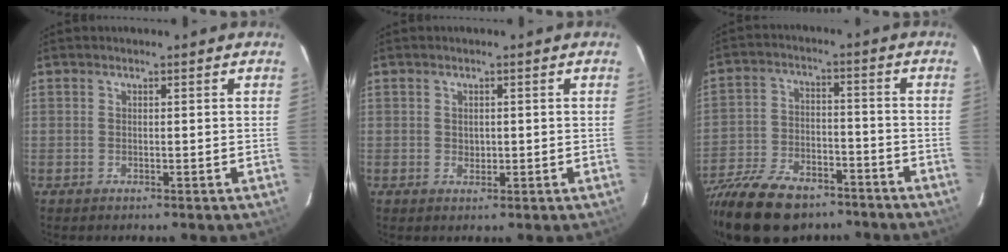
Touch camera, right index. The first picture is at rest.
{"total": 1.3, "force": [0.2, 1.2, 0.7], "torque": [-0.008, 0.002, 0.004]}
{"total": 21.6, "force": [-16.4, 9.8, 10.2], "torque": [-0.234, -0.014, -0.263]}